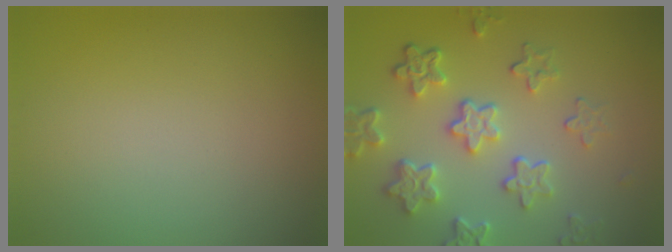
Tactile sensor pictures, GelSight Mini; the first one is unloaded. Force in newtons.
{"total": 5.7, "press": 4.3, "slide": 3.8}